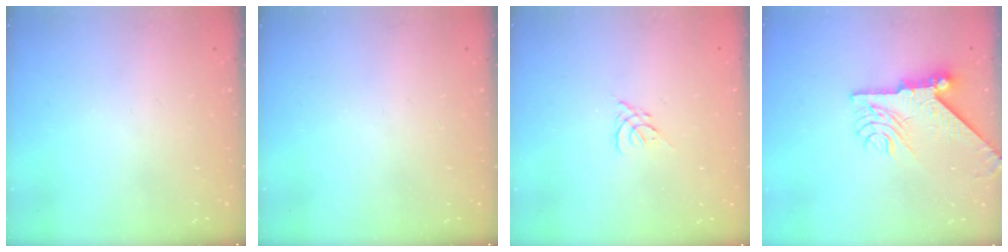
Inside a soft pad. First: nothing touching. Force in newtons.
{"total": 0.0}
{"total": 1.3, "press": 1.2, "slide": 0.6}
{"total": 9.5, "press": 9.4, "slide": 1.1}